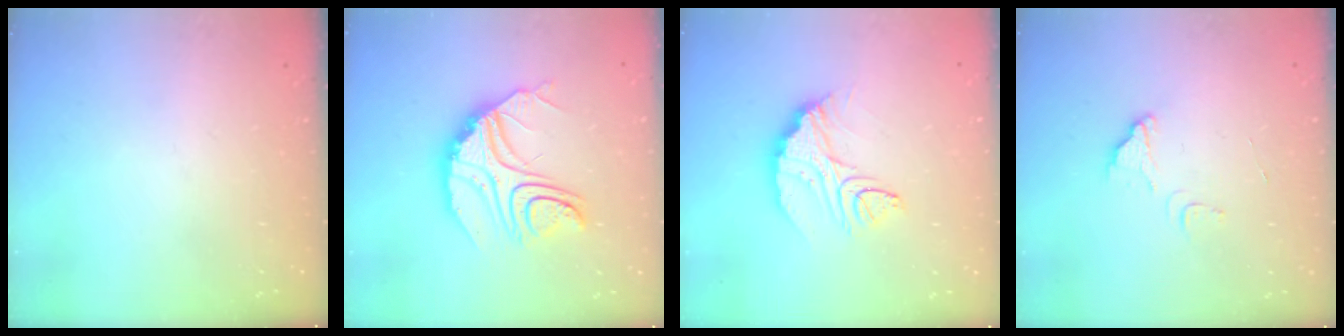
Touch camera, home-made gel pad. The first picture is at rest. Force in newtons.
{"total": 14.0, "press": 13.9, "slide": 1.2}
{"total": 11.2, "press": 11.1, "slide": 0.8}
{"total": 5.8, "press": 5.8, "slide": 0.5}